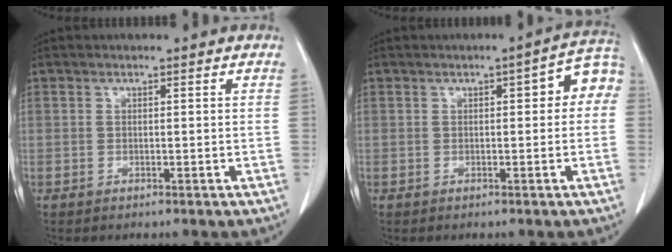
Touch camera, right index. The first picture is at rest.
{"total": 5.4, "force": [0.8, 1.8, 5.0], "torque": [-0.052, 0.029, 0.003]}